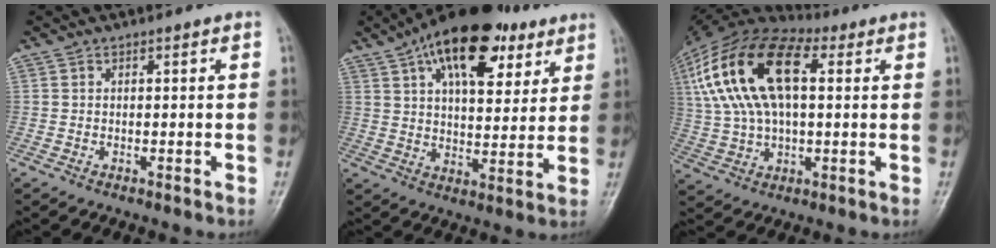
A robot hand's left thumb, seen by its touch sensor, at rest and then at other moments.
{"total": 20.0, "force": [10.6, 9.8, 13.9], "torque": [-0.191, -0.015, 0.166]}
{"total": 21.6, "force": [5.2, 11.4, 17.6], "torque": [-0.346, 0.022, 0.086]}